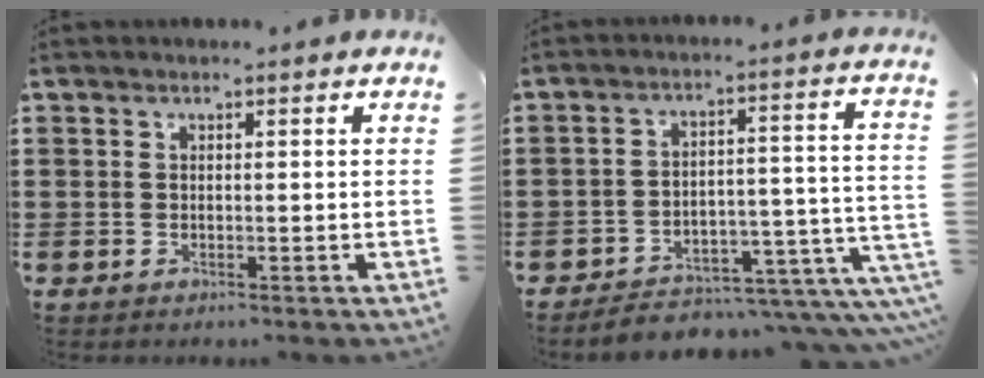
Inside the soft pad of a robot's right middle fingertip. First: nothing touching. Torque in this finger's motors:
{"motor_torque": [1.37, -0.77, 0.50, 0.13]}